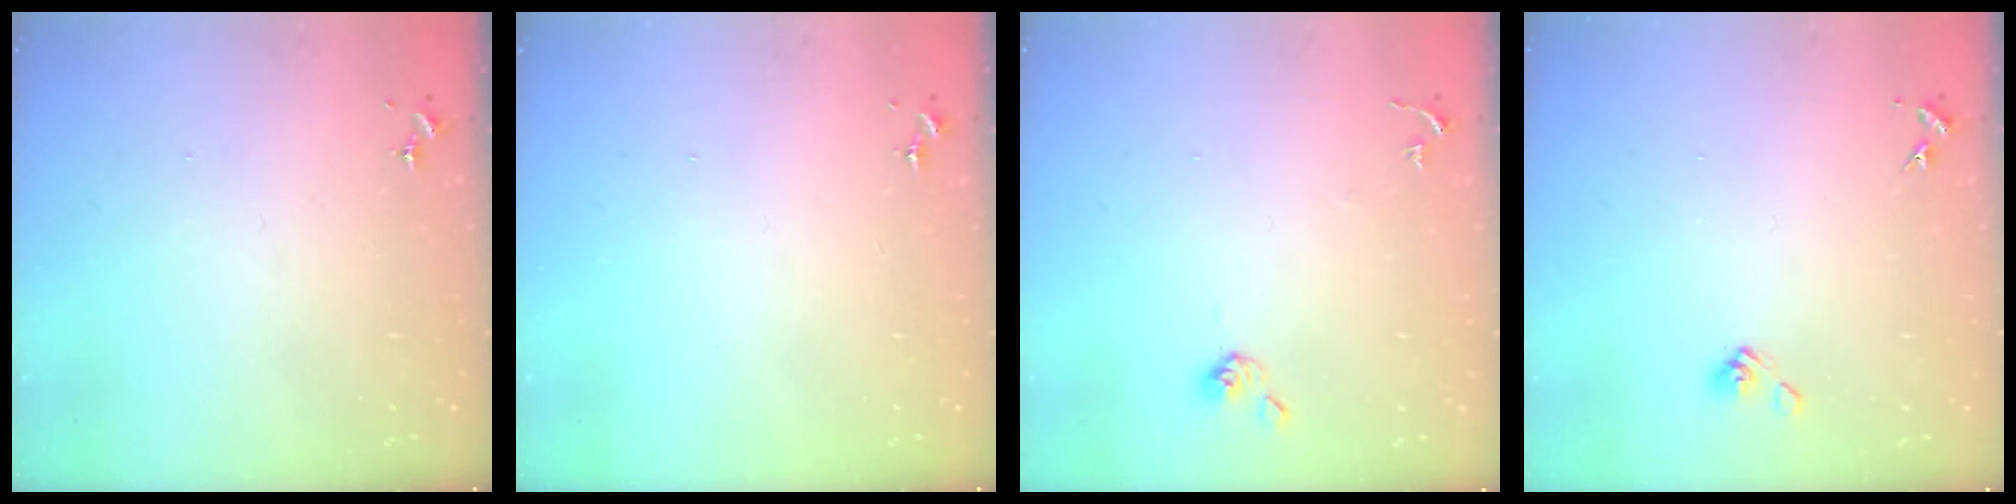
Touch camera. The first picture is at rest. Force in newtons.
{"total": 0.0}
{"total": 6.4, "press": 6.4, "slide": 0.6}
{"total": 5.2, "press": 4.6, "slide": 2.4}